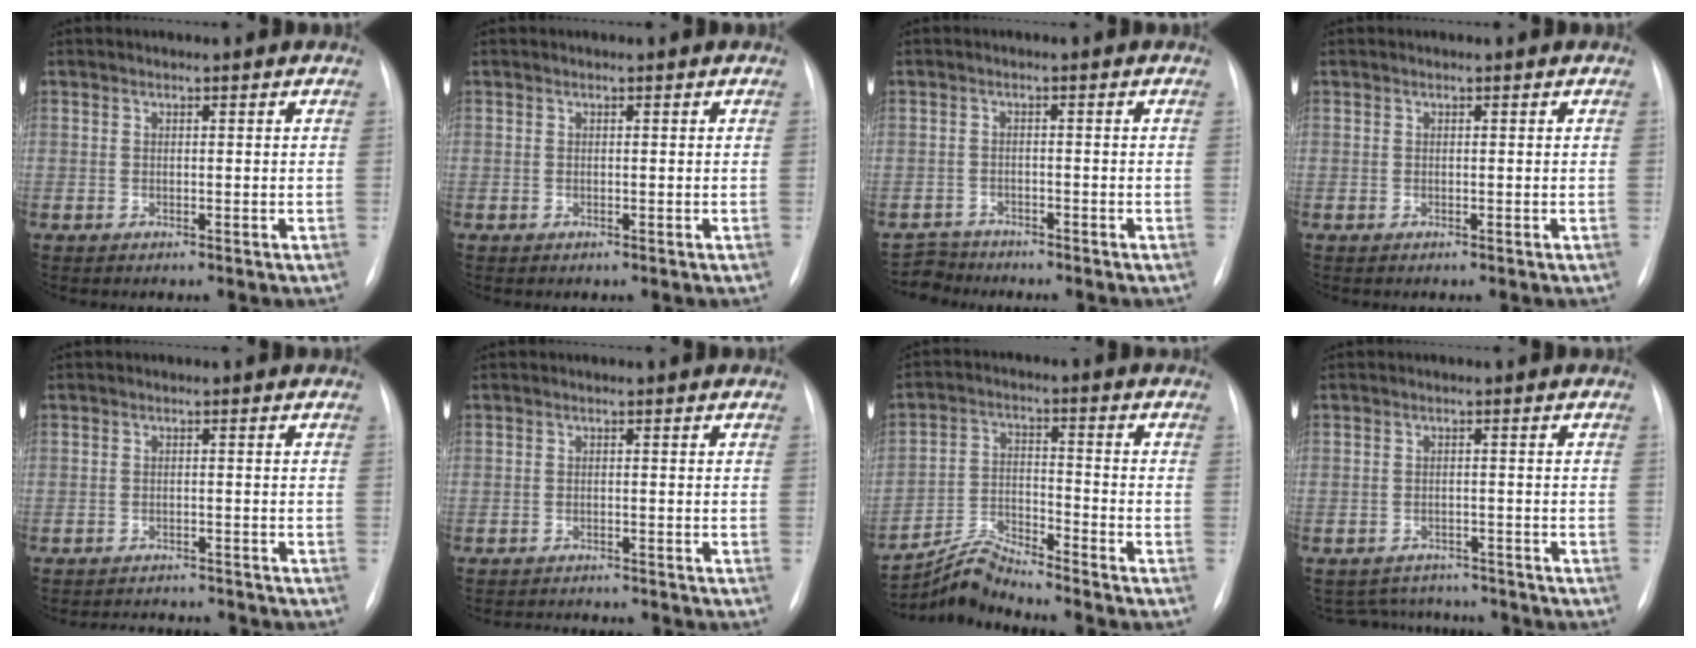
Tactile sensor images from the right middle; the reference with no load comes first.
{"total": 0.0}
{"total": 3.1, "force": [-2.8, 0.6, -1.2], "torque": [0.023, -0.008, -0.051]}
{"total": 0.0}
{"total": 6.7, "force": [-6.5, 1.5, 1.1], "torque": [-0.012, 0.003, -0.079]}
{"total": 5.2, "force": [-5.0, 0.8, 1.2], "torque": [-0.011, -0.005, -0.067]}
{"total": 6.7, "force": [-6.6, -1.0, 0.5], "torque": [-0.025, 0.003, -0.124]}
{"total": 6.2, "force": [-5.9, 2.0, -0.1], "torque": [0.004, 0.016, -0.076]}